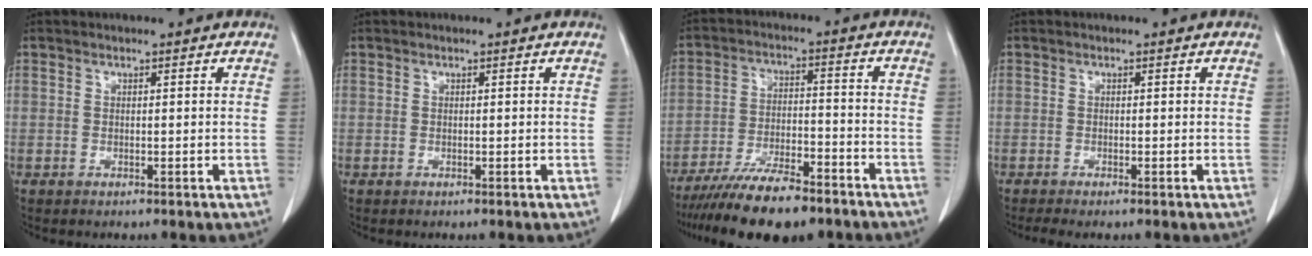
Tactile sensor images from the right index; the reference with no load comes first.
{"total": 0.0}
{"total": 12.9, "force": [-10.4, 3.1, 7.1], "torque": [-0.118, -0.010, -0.172]}
{"total": 1.7, "force": [-1.3, -0.1, 1.0], "torque": [-0.019, -0.004, -0.022]}